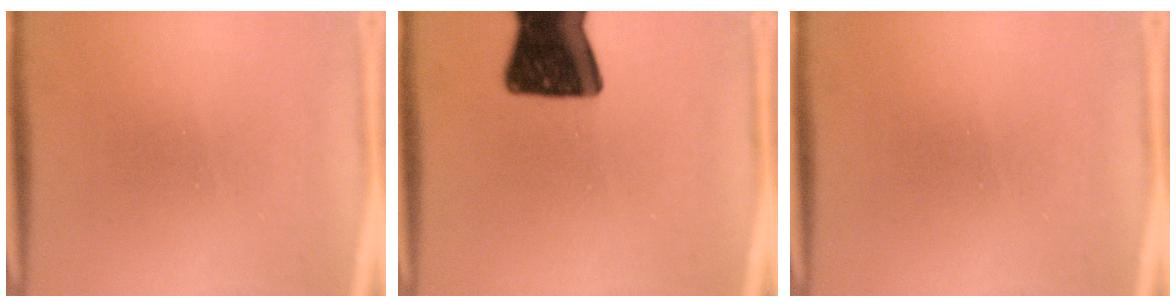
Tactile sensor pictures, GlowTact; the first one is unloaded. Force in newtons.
{"total": 16.8}
{"total": 0.0}